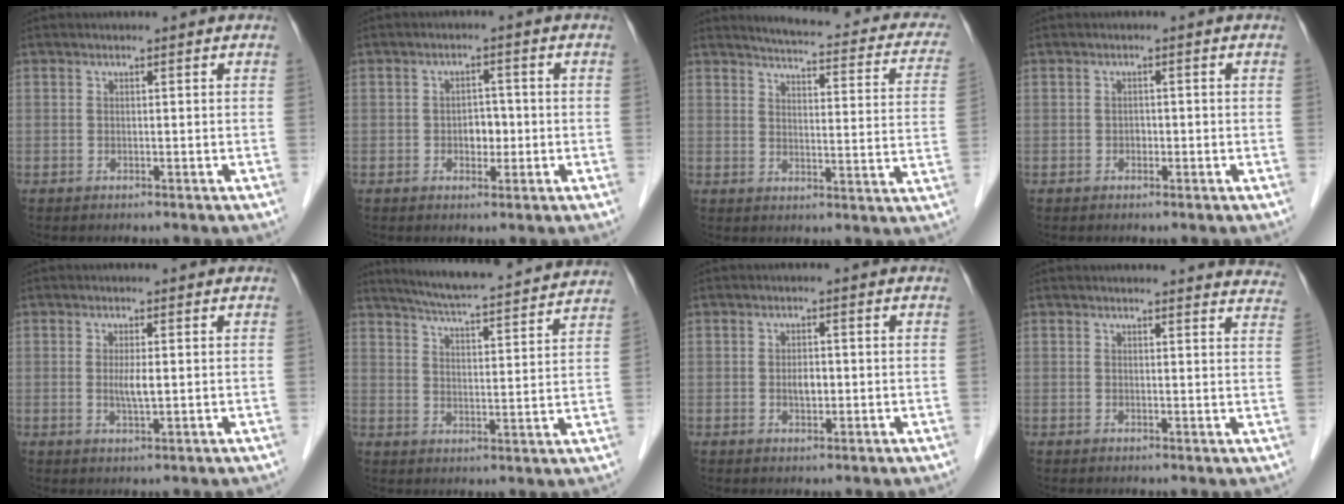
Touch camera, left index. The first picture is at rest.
{"total": 2.9, "force": [-0.6, 1.9, 2.1], "torque": [-0.027, 0.007, -0.006]}
{"total": 17.7, "force": [15.4, 4.1, 7.7], "torque": [-0.080, -0.014, 0.162]}
{"total": 0.9, "force": [-0.3, 0.6, 0.5], "torque": [-0.007, 0.003, -0.006]}
{"total": 2.5, "force": [0.1, 0.3, 2.4], "torque": [-0.051, -0.004, 0.004]}
{"total": 19.5, "force": [18.1, 1.0, 7.2], "torque": [-0.116, 0.000, 0.241]}
{"total": 2.0, "force": [-0.2, 1.0, 1.7], "torque": [-0.030, 0.001, -0.001]}
{"total": 12.4, "force": [12.2, 1.3, 1.8], "torque": [0.007, -0.053, 0.101]}